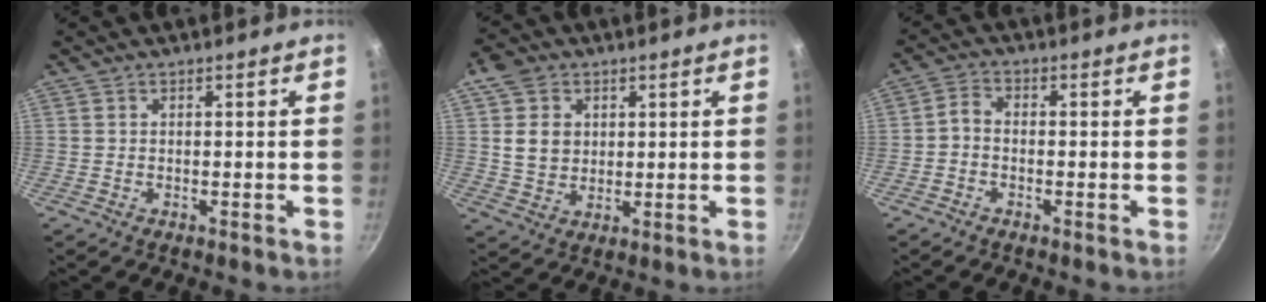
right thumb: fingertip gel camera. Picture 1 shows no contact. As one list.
[{"total": 8.1, "force": [2.0, 6.7, 4.2], "torque": [-0.048, -0.006, 0.035]}, {"total": 2.7, "force": [-1.1, 1.9, 1.6], "torque": [-0.037, 0.018, -0.030]}]